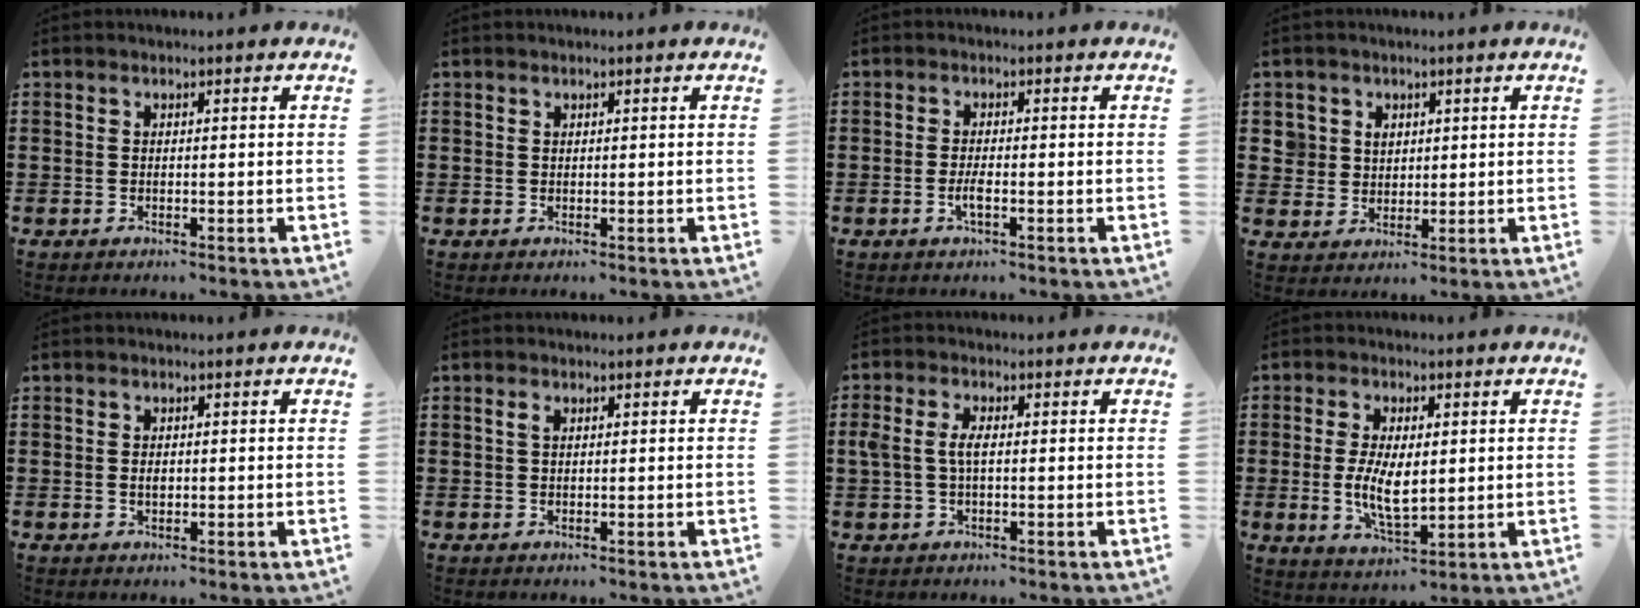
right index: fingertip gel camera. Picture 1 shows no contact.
{"total": 0.0}
{"total": 2.3, "force": [-0.9, 0.2, 2.1], "torque": [-0.045, -0.006, -0.019]}
{"total": 3.9, "force": [1.7, 3.5, 0.5], "torque": [-0.025, 0.015, 0.031]}
{"total": 1.2, "force": [-0.1, 0.6, 1.0], "torque": [-0.022, 0.003, -0.002]}
{"total": 0.8, "force": [0.3, 0.4, 0.7], "torque": [-0.016, 0.002, 0.005]}
{"total": 3.4, "force": [0.1, 1.6, 3.0], "torque": [-0.081, -0.002, -0.007]}
{"total": 7.1, "force": [-0.2, 3.2, 6.3], "torque": [-0.129, 0.001, -0.004]}